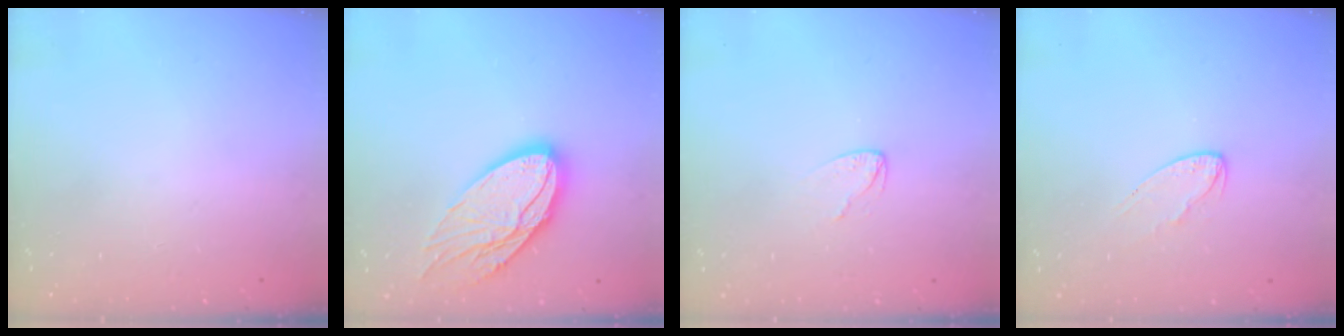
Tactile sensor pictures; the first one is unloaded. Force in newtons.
{"total": 16.2, "press": 16.1, "slide": 1.3}
{"total": 2.4, "press": 2.4, "slide": 0.2}
{"total": 4.9, "press": 4.9, "slide": 0.4}